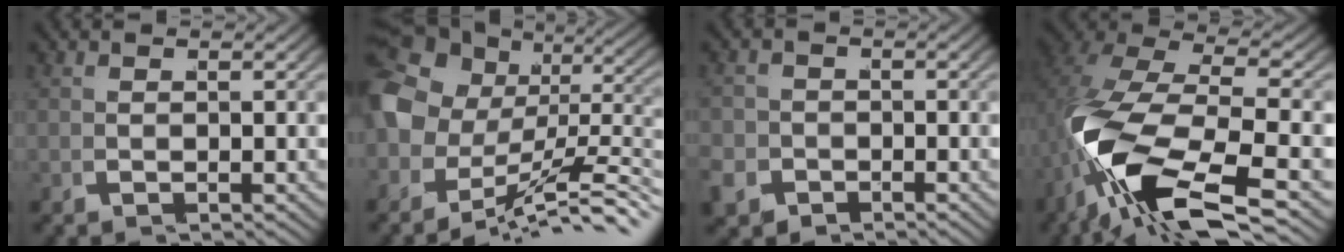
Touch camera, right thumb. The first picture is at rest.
{"total": 11.6, "force": [-4.6, 8.1, 6.8], "torque": [-0.136, -0.024, -0.060]}
{"total": 3.9, "force": [-2.2, 3.2, 0.8], "torque": [-0.025, -0.020, -0.036]}
{"total": 13.1, "force": [-2.1, 7.4, 10.6], "torque": [-0.280, -0.055, -0.003]}